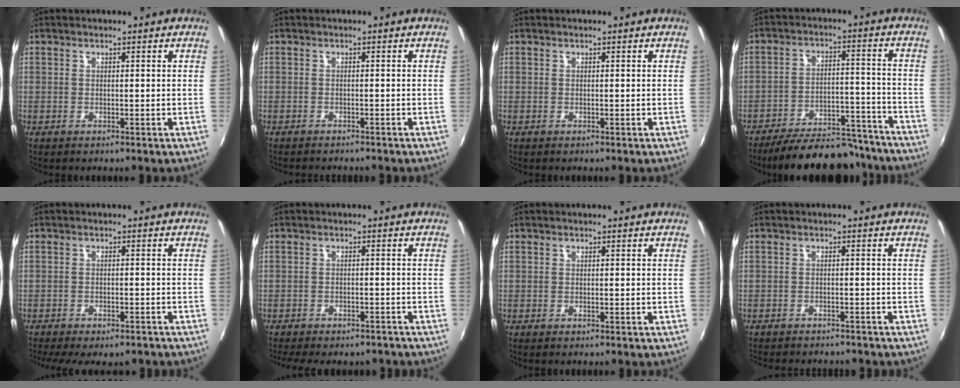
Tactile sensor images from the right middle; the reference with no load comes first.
{"total": 3.1, "force": [-2.9, 0.6, 0.9], "torque": [-0.026, -0.013, -0.045]}
{"total": 0.0}
{"total": 20.4, "force": [-18.1, 6.0, 7.2], "torque": [-0.130, 0.021, -0.237]}
{"total": 10.3, "force": [-8.4, 3.1, 5.1], "torque": [-0.113, -0.031, -0.120]}
{"total": 11.3, "force": [-9.6, 3.6, 4.8], "torque": [-0.108, -0.019, -0.128]}
{"total": 0.0}
{"total": 7.8, "force": [-7.1, 1.9, 2.6], "torque": [-0.067, -0.017, -0.103]}